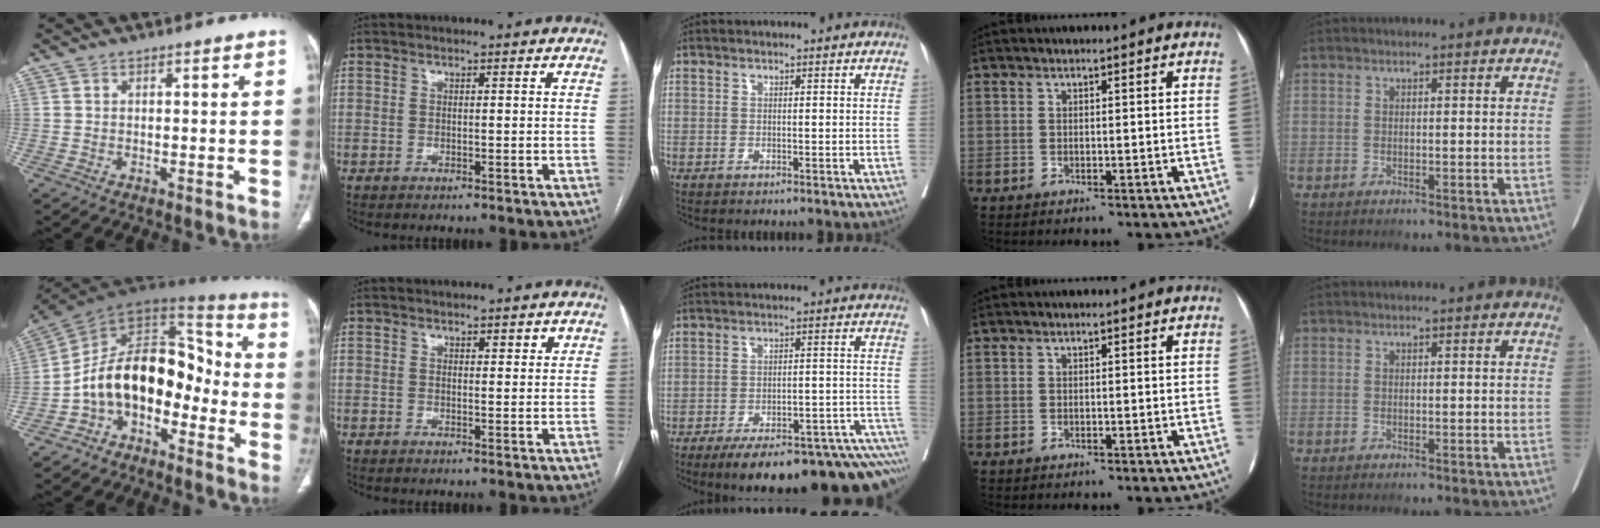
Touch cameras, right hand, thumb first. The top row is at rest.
{"thumb": {"total": 16.8, "force": [-5.5, 10.9, 11.6], "torque": [-0.156, 0.105, -0.105]}, "index": {"total": 1.5, "force": [1.0, 0.5, 0.9], "torque": [-0.011, 0.001, 0.013]}, "middle": {"total": 23.9, "force": [-20.2, 4.3, 12.1], "torque": [-0.079, 0.018, -0.262]}}